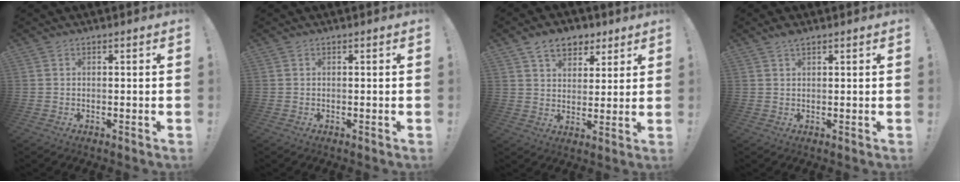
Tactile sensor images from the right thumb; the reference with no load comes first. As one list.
[{"total": 0.0}, {"total": 9.4, "force": [5.7, 6.3, 4.0], "torque": [-0.060, -0.022, 0.110]}, {"total": 2.1, "force": [1.7, 0.6, 1.1], "torque": [-0.016, -0.008, 0.030]}]